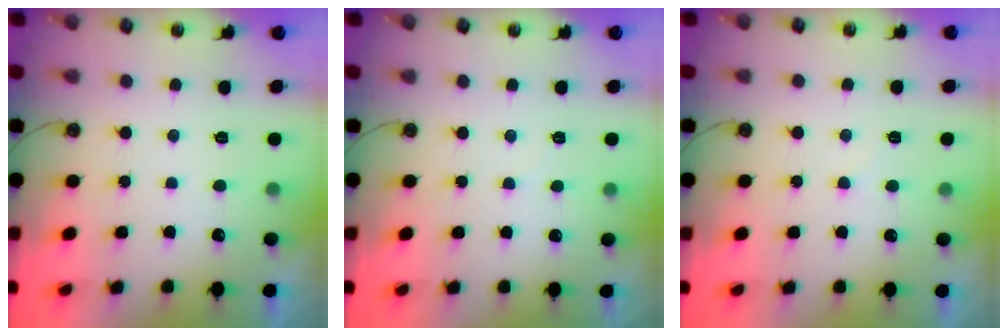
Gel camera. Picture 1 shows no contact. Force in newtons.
{"total": 3.2, "press": 3.2, "slide": 0.5}
{"total": 3.7, "press": 3.7, "slide": 0.5}